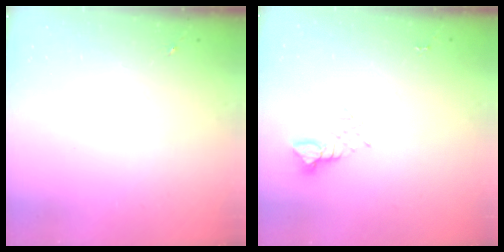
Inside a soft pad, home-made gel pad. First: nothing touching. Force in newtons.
{"total": 3.2, "press": 3.2, "slide": 0.2}